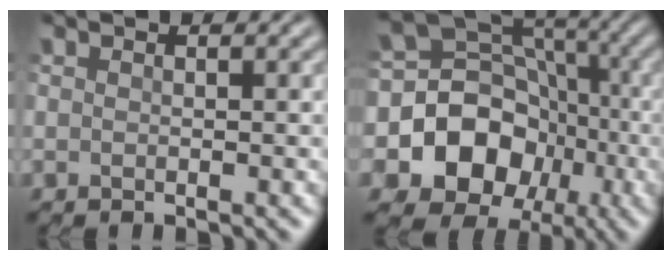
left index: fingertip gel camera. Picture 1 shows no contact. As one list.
[{"total": 12.1, "force": [-3.4, 10.4, 5.2], "torque": [-0.084, 0.001, -0.080]}]